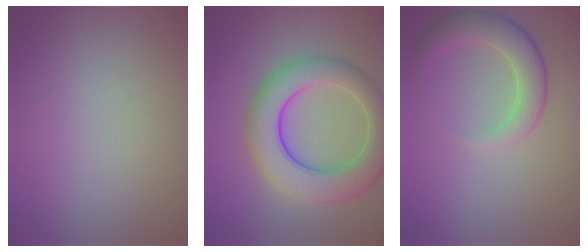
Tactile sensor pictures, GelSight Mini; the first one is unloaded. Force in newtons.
{"total": 9.0, "press": 9.0, "slide": 0.2}
{"total": 4.1, "press": 4.1, "slide": 0.1}